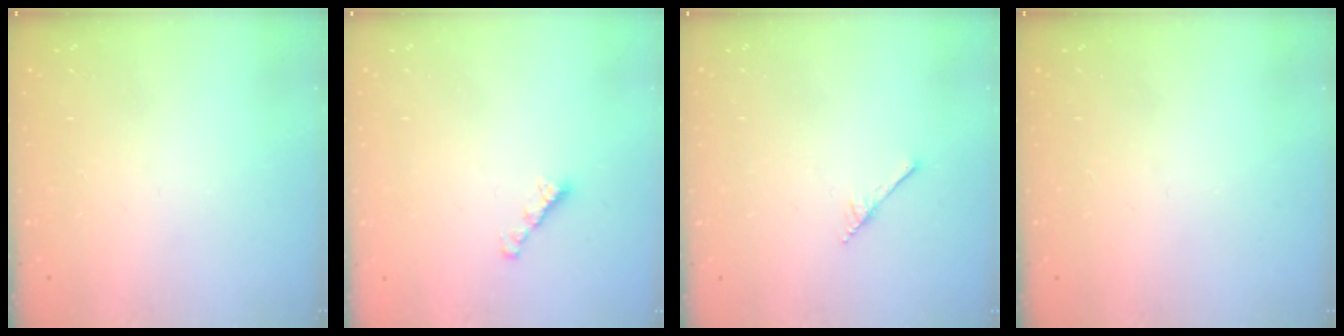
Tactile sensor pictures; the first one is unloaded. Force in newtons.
{"total": 2.7, "press": 2.6, "slide": 0.7}
{"total": 2.9, "press": 2.9, "slide": 0.2}
{"total": 0.0}